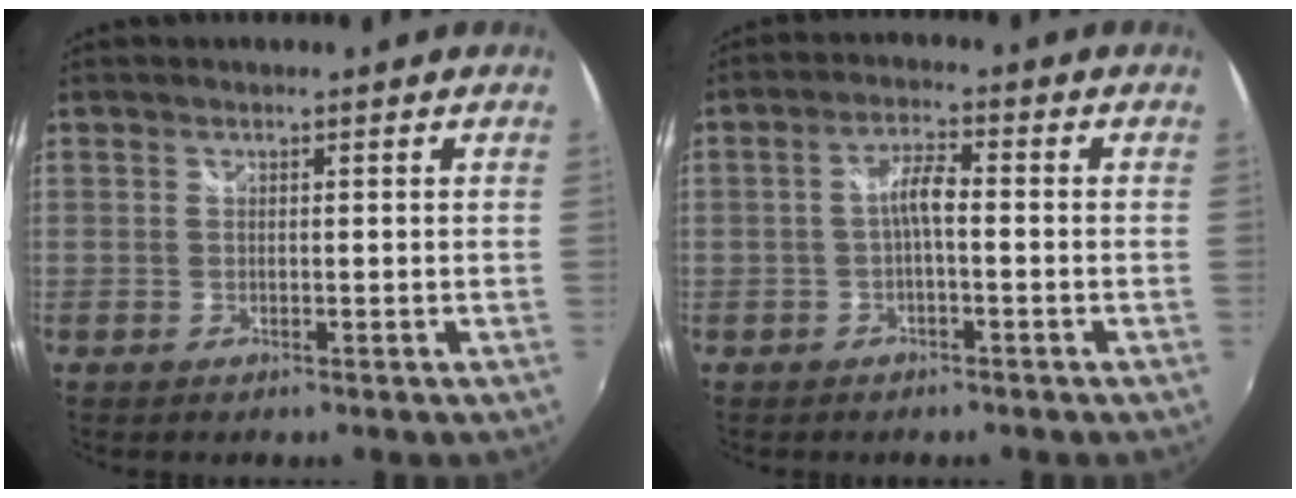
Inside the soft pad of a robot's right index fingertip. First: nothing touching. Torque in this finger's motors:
{"motor_torque": [0.79, -0.22, 0.39, 0.10]}